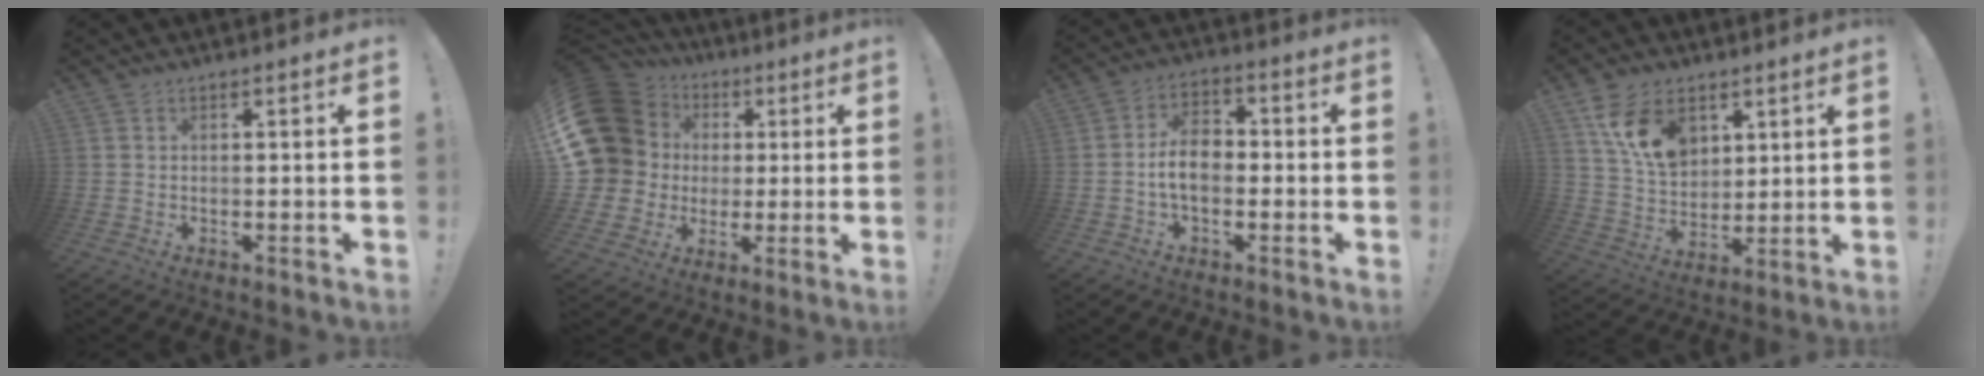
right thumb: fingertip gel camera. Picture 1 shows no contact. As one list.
[{"total": 18.8, "force": [3.9, 15.9, 9.2], "torque": [-0.164, -0.012, 0.103]}, {"total": 8.9, "force": [-1.3, 5.5, 6.9], "torque": [-0.125, 0.009, -0.022]}, {"total": 14.1, "force": [7.0, 9.4, 7.9], "torque": [-0.132, -0.025, 0.134]}]